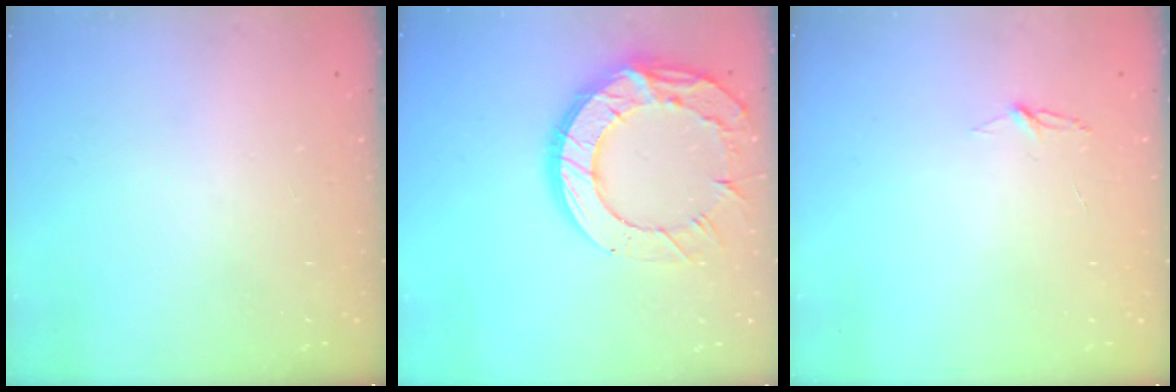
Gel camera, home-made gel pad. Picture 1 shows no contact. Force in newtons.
{"total": 18.8, "press": 18.7, "slide": 1.6}
{"total": 3.8, "press": 3.8, "slide": 0.4}